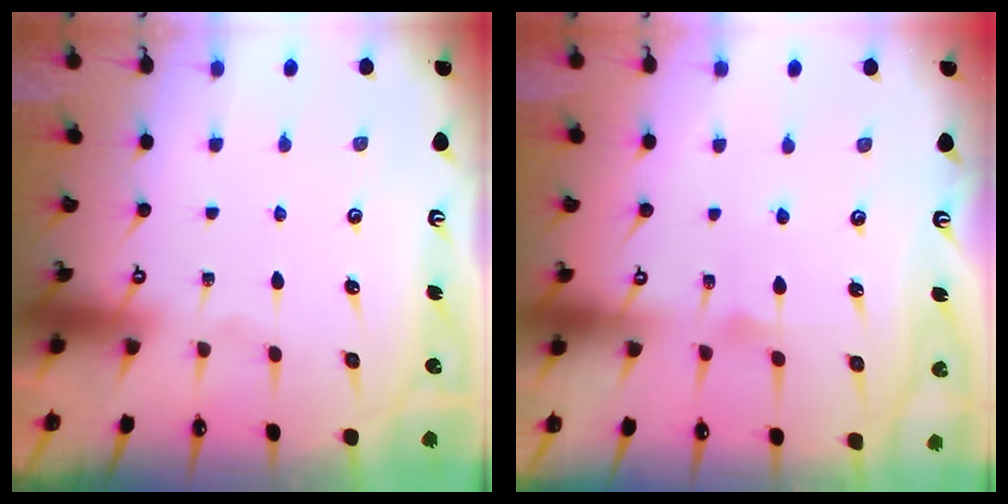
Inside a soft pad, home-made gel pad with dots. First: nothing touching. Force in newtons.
{"total": 5.0, "press": 4.9, "slide": 0.6}